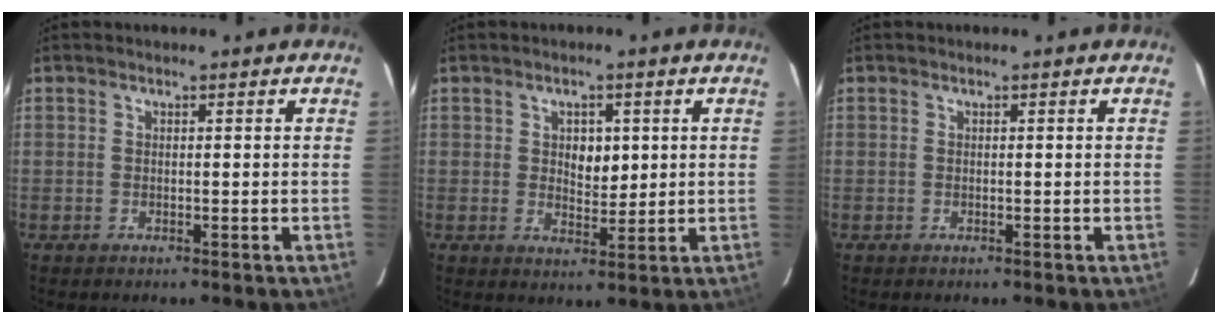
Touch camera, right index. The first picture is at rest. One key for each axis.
{"total": 4.1, "fx": 1.0, "fy": 2.4, "fz": 3.1, "tx": -0.044, "ty": -0.001, "tz": 0.021}
{"total": 0.0}